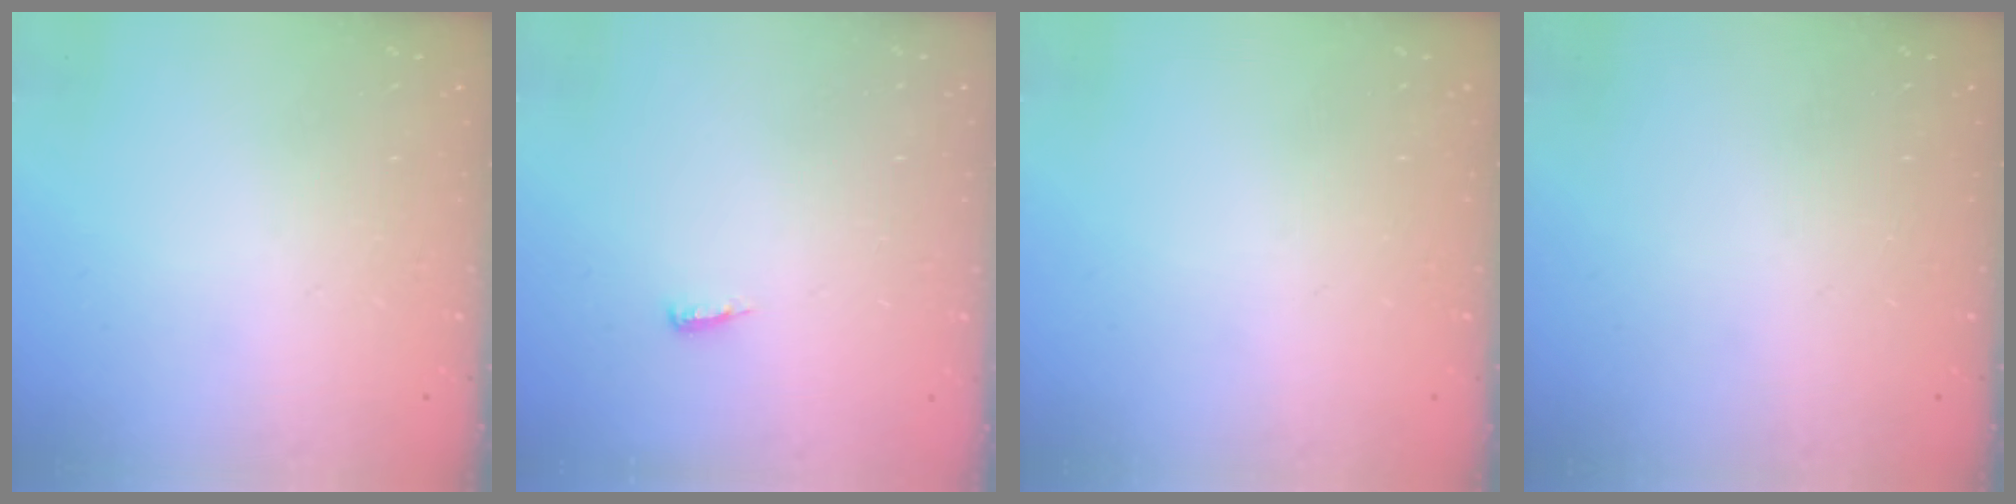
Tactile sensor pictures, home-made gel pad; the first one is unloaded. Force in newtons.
{"total": 4.9, "press": 4.9, "slide": 0.5}
{"total": 0.0}
{"total": 0.0}